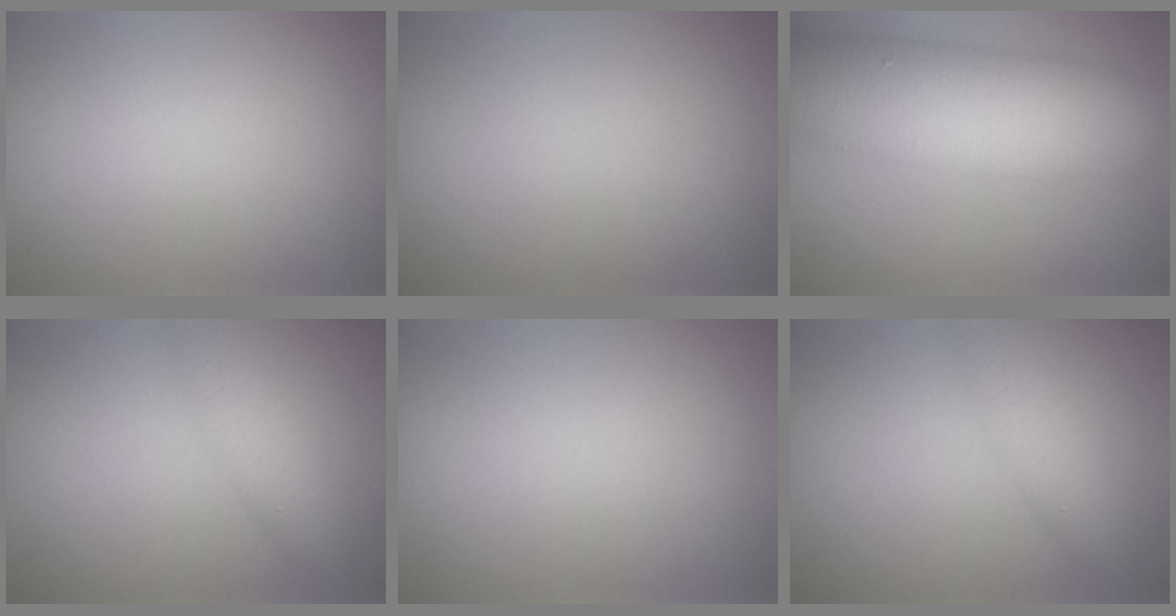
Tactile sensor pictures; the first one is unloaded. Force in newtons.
{"total": 0.0}
{"total": 12.2, "press": 12.2, "slide": 0.7}
{"total": 2.8, "press": 2.8, "slide": 0.2}
{"total": 0.0}
{"total": 2.8, "press": 2.8, "slide": 0.2}